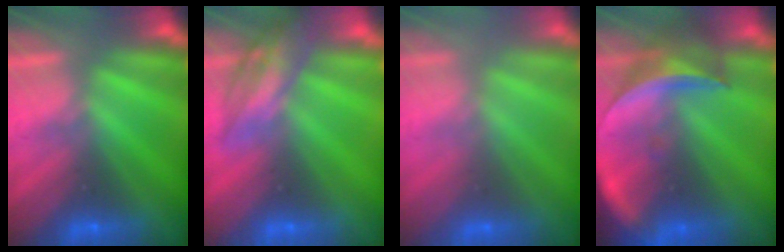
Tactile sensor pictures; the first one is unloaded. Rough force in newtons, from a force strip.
{"total": 2.4}
{"total": 2.8}
{"total": 9.4}